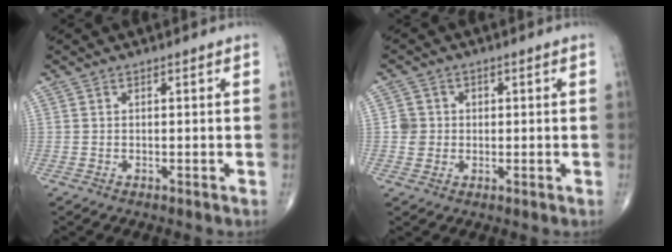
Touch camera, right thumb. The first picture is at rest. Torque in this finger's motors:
{"motor_torque": [0.20, 0.37, 0.25, 0.09, 0.00]}